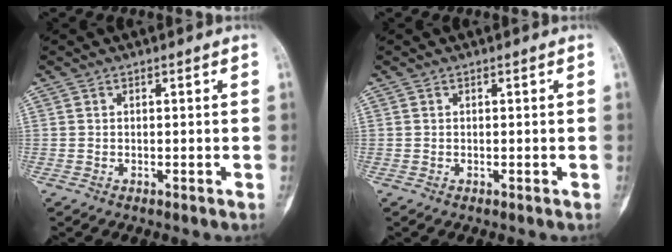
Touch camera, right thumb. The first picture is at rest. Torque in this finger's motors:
{"motor_torque": [0.17, 0.09, 0.03, -0.11, 0.00]}